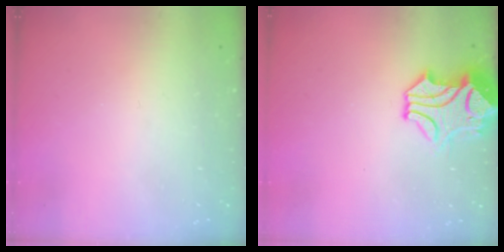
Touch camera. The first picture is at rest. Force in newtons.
{"total": 2.9, "press": 2.8, "slide": 0.9}